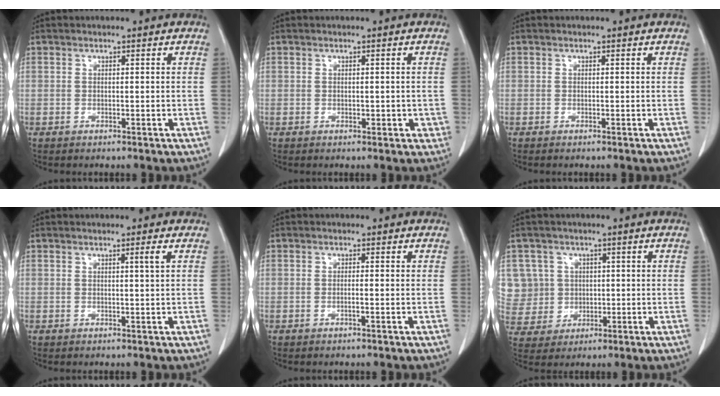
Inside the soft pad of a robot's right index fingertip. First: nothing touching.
{"total": 1.9, "force": [-0.2, 1.2, 1.4], "torque": [-0.014, 0.007, 0.002]}
{"total": 0.0}
{"total": 1.1, "force": [0.4, -0.4, 0.9], "torque": [-0.020, -0.004, 0.011]}
{"total": 0.7, "force": [-0.3, -0.1, 0.7], "torque": [-0.012, 0.000, -0.004]}
{"total": 10.0, "force": [1.9, 9.8, 0.8], "torque": [-0.040, 0.042, 0.057]}